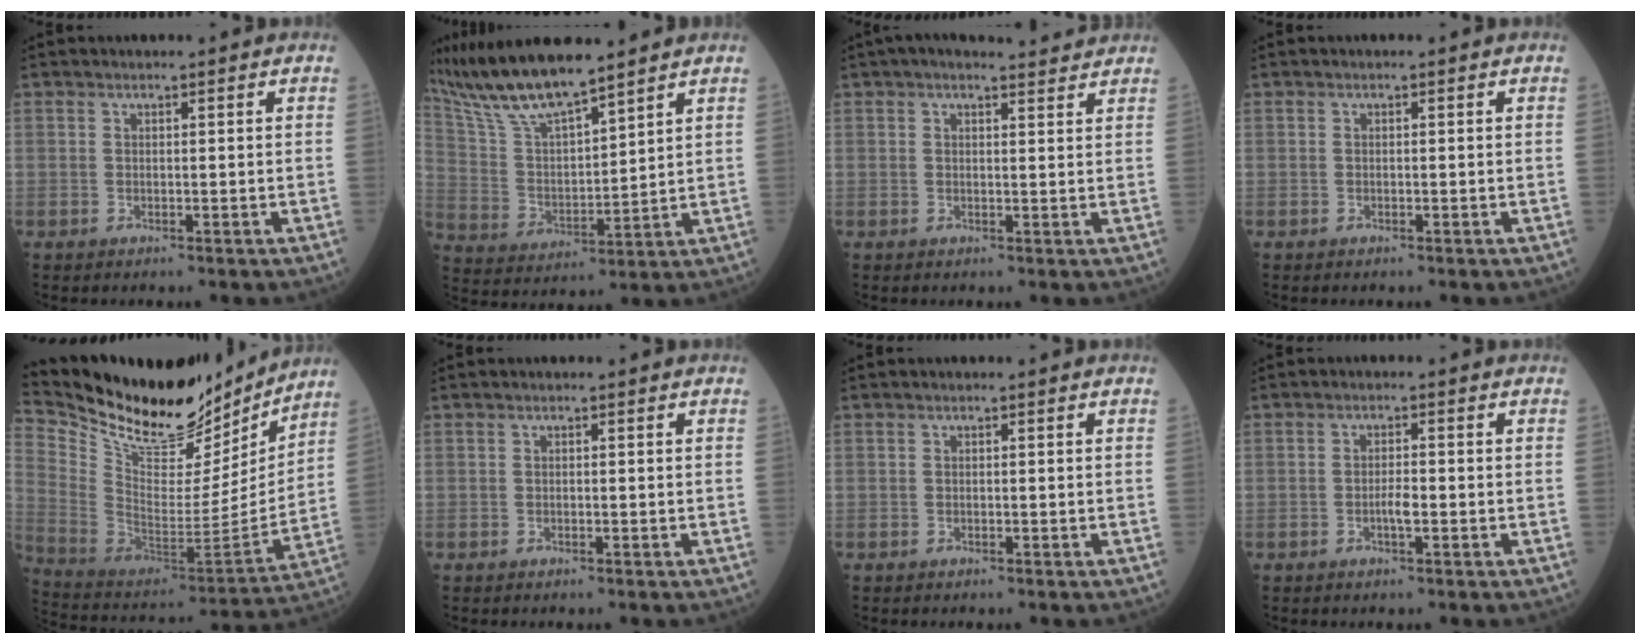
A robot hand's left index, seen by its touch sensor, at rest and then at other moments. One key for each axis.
{"total": 13.5, "fx": 11.6, "fy": 1.3, "fz": 6.6, "tx": -0.145, "ty": 0.006, "tz": 0.232}
{"total": 6.5, "fx": 5.8, "fy": 1.2, "fz": 2.6, "tx": -0.035, "ty": 0.018, "tz": 0.070}
{"total": 0.0}
{"total": 25.0, "fx": 22.1, "fy": 6.5, "fz": 9.8, "tx": -0.188, "ty": -0.038, "tz": 0.353}
{"total": 0.0}
{"total": 0.0}
{"total": 1.9, "fx": -0.8, "fy": 0.3, "fz": 1.7, "tx": -0.030, "ty": -0.002, "tz": -0.017}